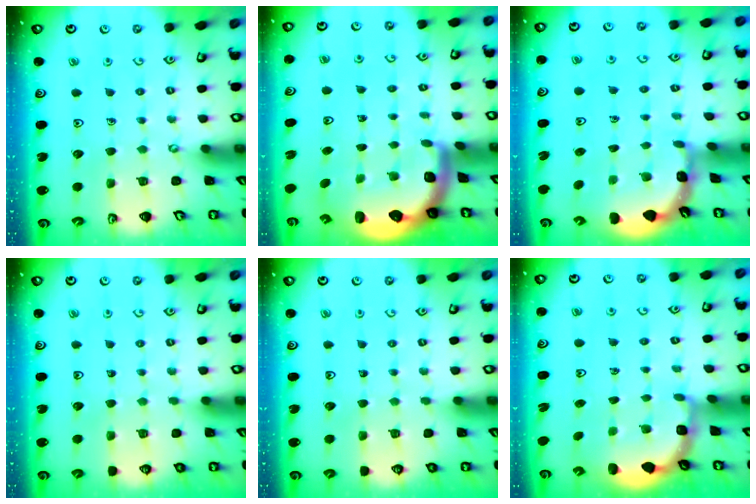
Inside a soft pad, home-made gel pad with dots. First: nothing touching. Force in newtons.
{"total": 2.8, "press": 2.5, "slide": 1.4}
{"total": 1.8, "press": 1.7, "slide": 0.0}
{"total": 0.0}
{"total": 0.0}
{"total": 2.7, "press": 2.3, "slide": 1.4}